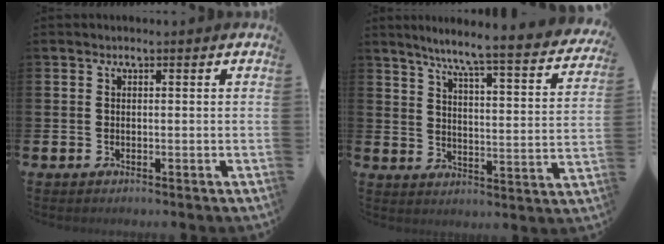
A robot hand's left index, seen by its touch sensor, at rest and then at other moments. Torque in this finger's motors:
{"motor_torque": [0.11, -1.22, 0.54, 0.21]}